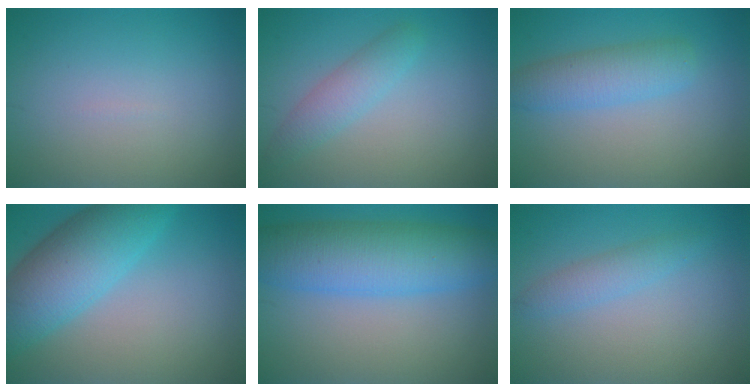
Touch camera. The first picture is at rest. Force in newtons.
{"total": 2.5, "press": 2.5, "slide": 0.1}
{"total": 3.7, "press": 3.7, "slide": 0.2}
{"total": 7.9, "press": 7.9, "slide": 0.2}
{"total": 8.5, "press": 8.5, "slide": 0.1}
{"total": 2.0, "press": 2.0, "slide": 0.1}